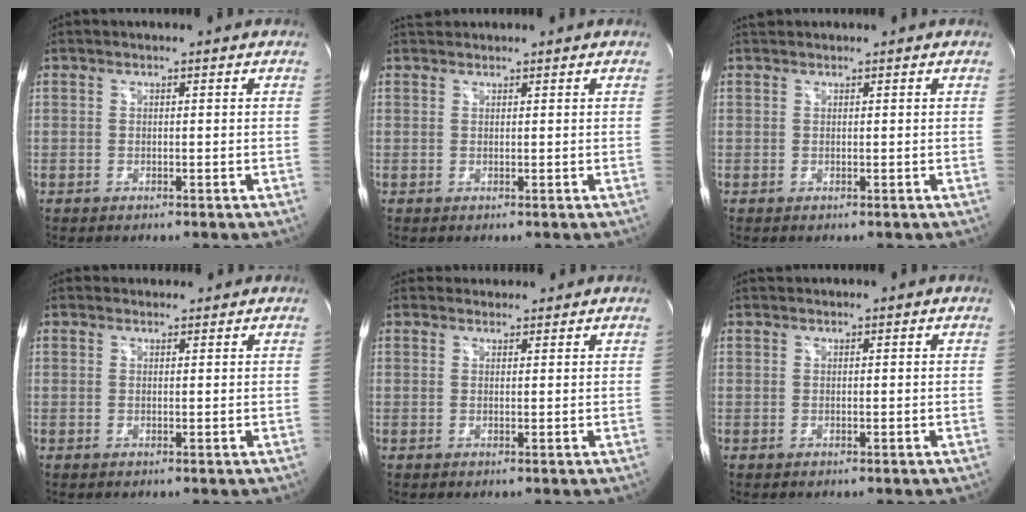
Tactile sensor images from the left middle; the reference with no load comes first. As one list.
[{"total": 1.6, "force": [1.5, 0.5, 0.1], "torque": [-0.008, 0.023, 0.028]}, {"total": 0.9, "force": [0.8, 0.3, 0.0], "torque": [-0.009, 0.017, 0.017]}, {"total": 1.5, "force": [1.4, 0.6, -0.2], "torque": [-0.004, 0.014, 0.019]}, {"total": 2.3, "force": [2.2, 0.9, -0.4], "torque": [0.004, 0.019, 0.031]}, {"total": 0.7, "force": [0.7, 0.1, -0.1], "torque": [-0.005, 0.017, 0.015]}]